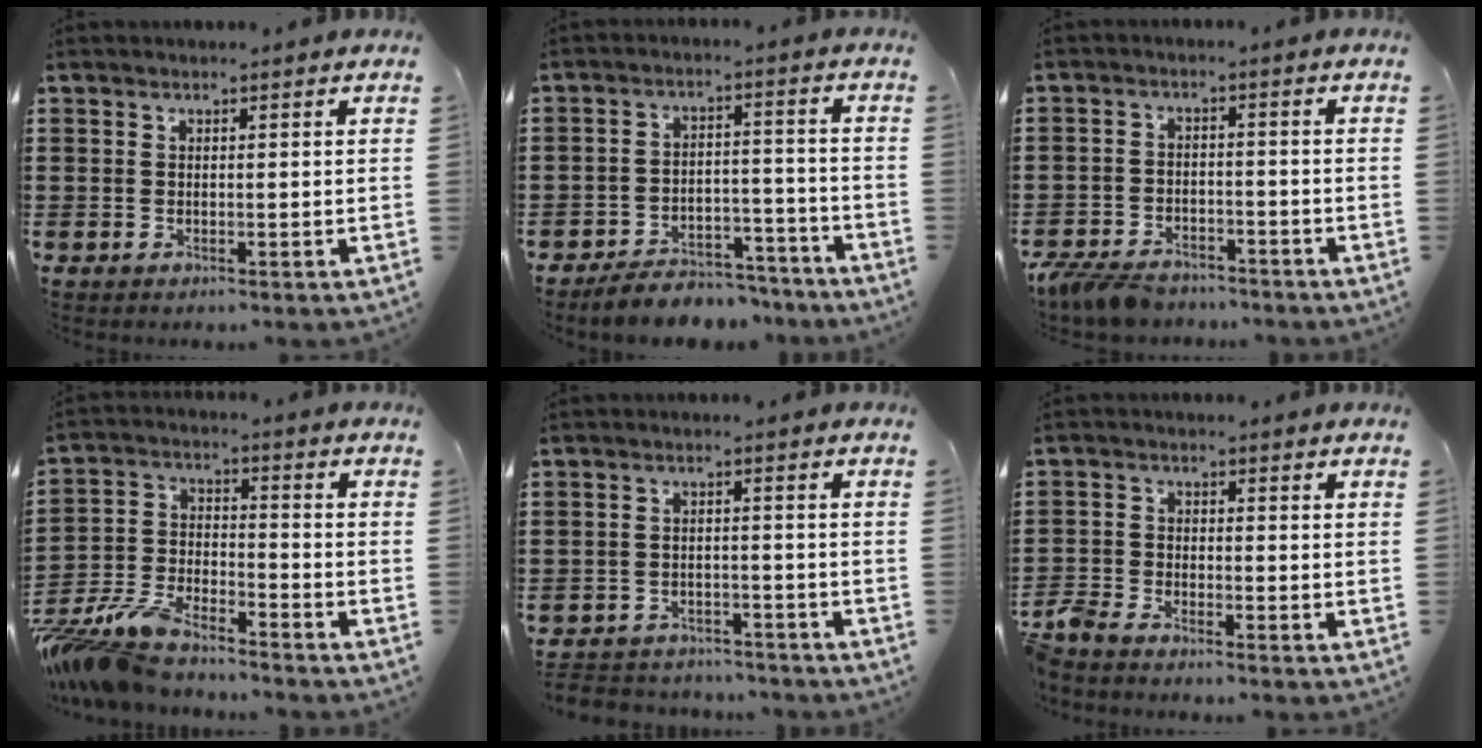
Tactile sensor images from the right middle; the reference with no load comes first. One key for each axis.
{"total": 5.3, "fx": -5.1, "fy": 1.1, "fz": 0.9, "tx": -0.010, "ty": 0.018, "tz": -0.101}
{"total": 5.1, "fx": -4.8, "fy": 1.1, "fz": 1.2, "tx": -0.040, "ty": -0.001, "tz": -0.101}
{"total": 9.2, "fx": -8.7, "fy": 1.6, "fz": 2.7, "tx": -0.077, "ty": 0.002, "tz": -0.177}
{"total": 3.0, "fx": -2.9, "fy": 0.5, "fz": -0.2, "tx": -0.005, "ty": -0.001, "tz": -0.064}
{"total": 3.3, "fx": -3.2, "fy": 0.5, "fz": 0.8, "tx": -0.045, "ty": -0.007, "tz": -0.075}